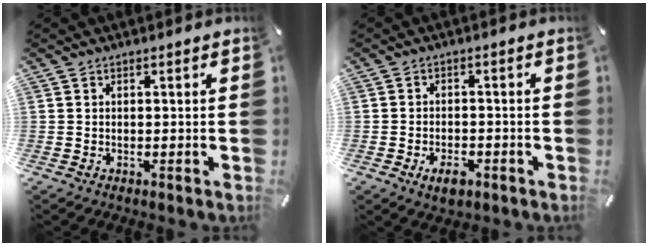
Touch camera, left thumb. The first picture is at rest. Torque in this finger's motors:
{"motor_torque": [0.02, 0.13, -0.06, -0.11, 0.00]}